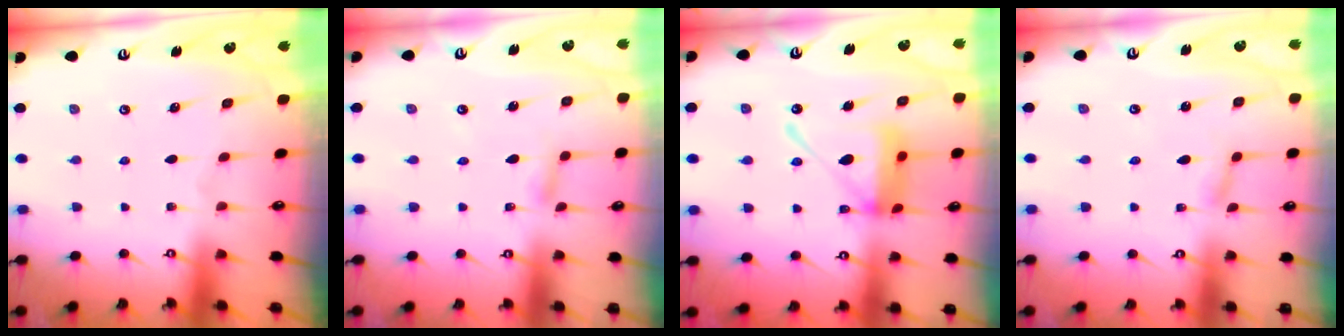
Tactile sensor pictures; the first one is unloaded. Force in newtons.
{"total": 4.7, "press": 4.7, "slide": 0.5}
{"total": 15.1, "press": 15.0, "slide": 1.8}
{"total": 1.8, "press": 1.7, "slide": 0.1}